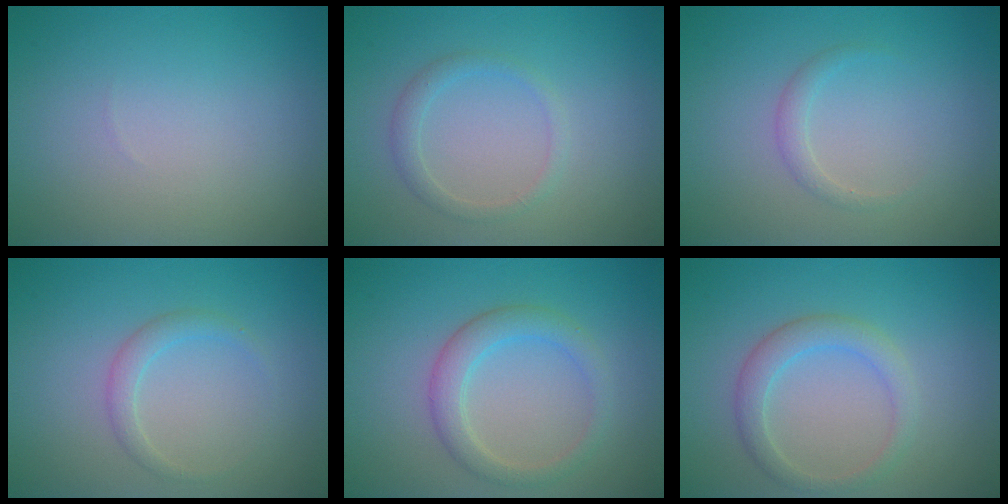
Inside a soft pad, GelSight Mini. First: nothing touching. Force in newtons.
{"total": 1.5, "press": 1.5, "slide": 0.1}
{"total": 1.1, "press": 1.1, "slide": 0.0}
{"total": 1.5, "press": 1.5, "slide": 0.1}
{"total": 2.9, "press": 2.9, "slide": 0.4}
{"total": 2.6, "press": 2.6, "slide": 0.3}